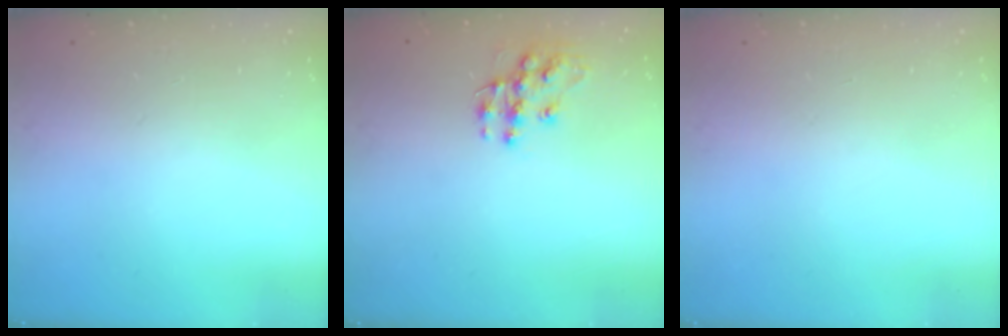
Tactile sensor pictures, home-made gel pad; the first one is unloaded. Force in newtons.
{"total": 10.0, "press": 10.0, "slide": 0.6}
{"total": 0.0}